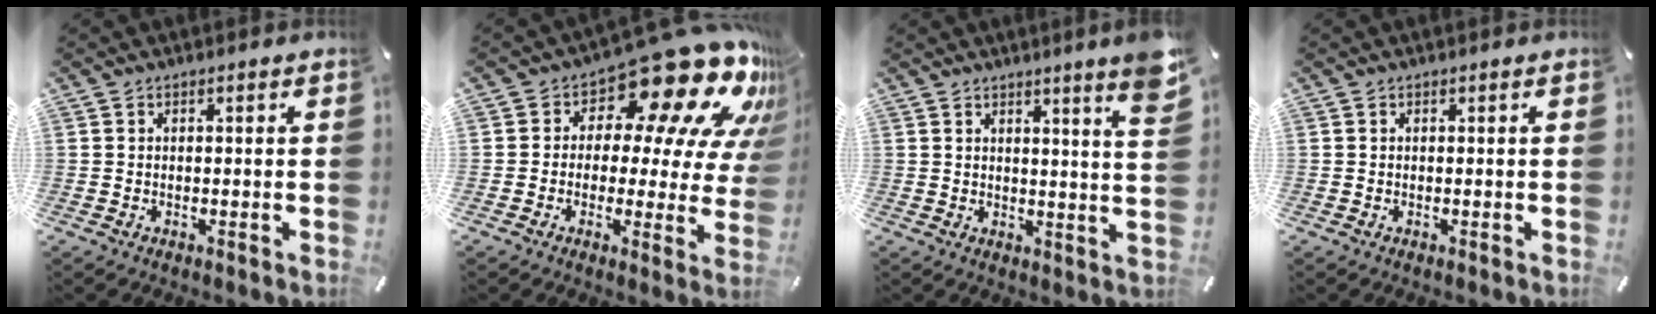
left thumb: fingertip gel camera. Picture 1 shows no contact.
{"total": 19.0, "force": [11.8, 8.0, 12.5], "torque": [-0.167, -0.099, 0.191]}
{"total": 6.5, "force": [4.2, -0.2, 5.0], "torque": [-0.072, -0.034, 0.065]}
{"total": 0.0}